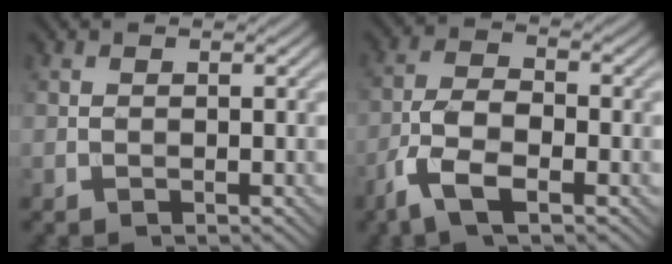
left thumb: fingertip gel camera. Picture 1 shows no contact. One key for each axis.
{"total": 7.1, "fx": -4.0, "fy": 2.7, "fz": 5.2, "tx": -0.114, "ty": -0.001, "tz": -0.089}